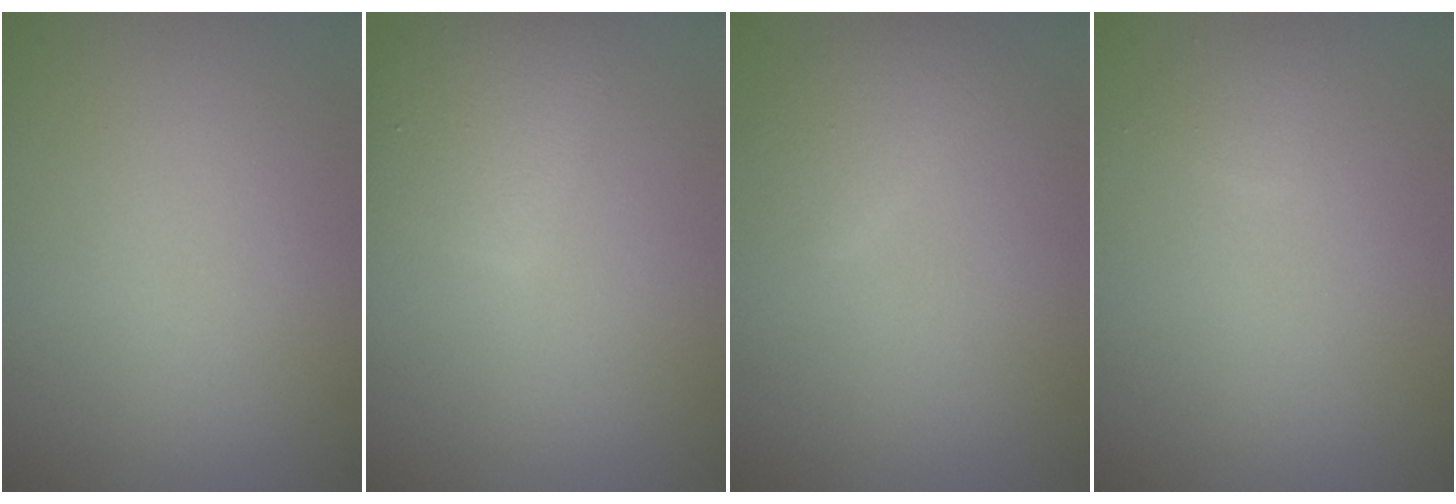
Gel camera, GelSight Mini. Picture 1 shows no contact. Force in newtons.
{"total": 3.5, "press": 3.5, "slide": 0.1}
{"total": 1.8, "press": 1.8, "slide": 0.1}
{"total": 0.9, "press": 0.9, "slide": 0.1}